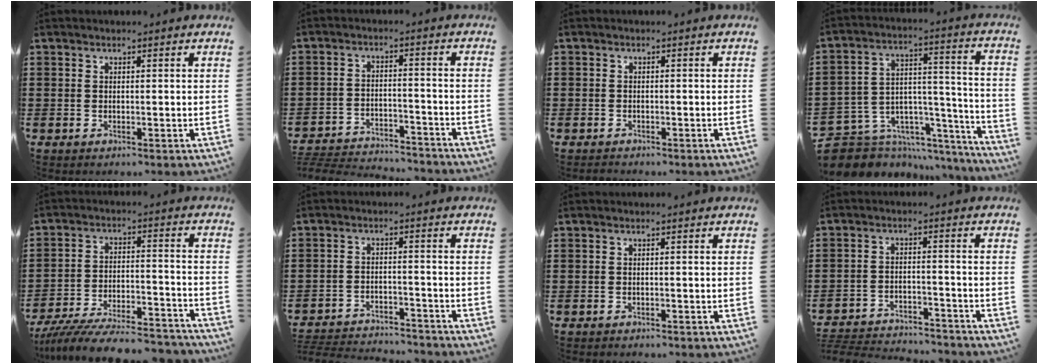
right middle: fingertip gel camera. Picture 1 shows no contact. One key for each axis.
{"total": 4.3, "fx": -4.3, "fy": 0.5, "fz": 0.5, "tx": -0.020, "ty": 0.002, "tz": -0.092}
{"total": 1.1, "fx": -0.9, "fy": 0.6, "fz": -0.2, "tx": 0.000, "ty": 0.002, "tz": -0.020}
{"total": 6.1, "fx": -5.0, "fy": 3.4, "fz": 0.2, "tx": -0.026, "ty": -0.020, "tz": -0.092}
{"total": 9.8, "fx": -9.1, "fy": 0.9, "fz": 3.6, "tx": -0.065, "ty": 0.013, "tz": -0.176}
{"total": 3.6, "fx": -3.6, "fy": 0.4, "fz": 0.3, "tx": -0.018, "ty": 0.001, "tz": -0.078}
{"total": 0.7, "fx": -0.7, "fy": 0.0, "fz": -0.1, "tx": -0.001, "ty": -0.001, "tz": -0.014}
{"total": 4.1, "fx": -4.0, "fy": 0.5, "fz": 0.4, "tx": -0.020, "ty": 0.001, "tz": -0.087}